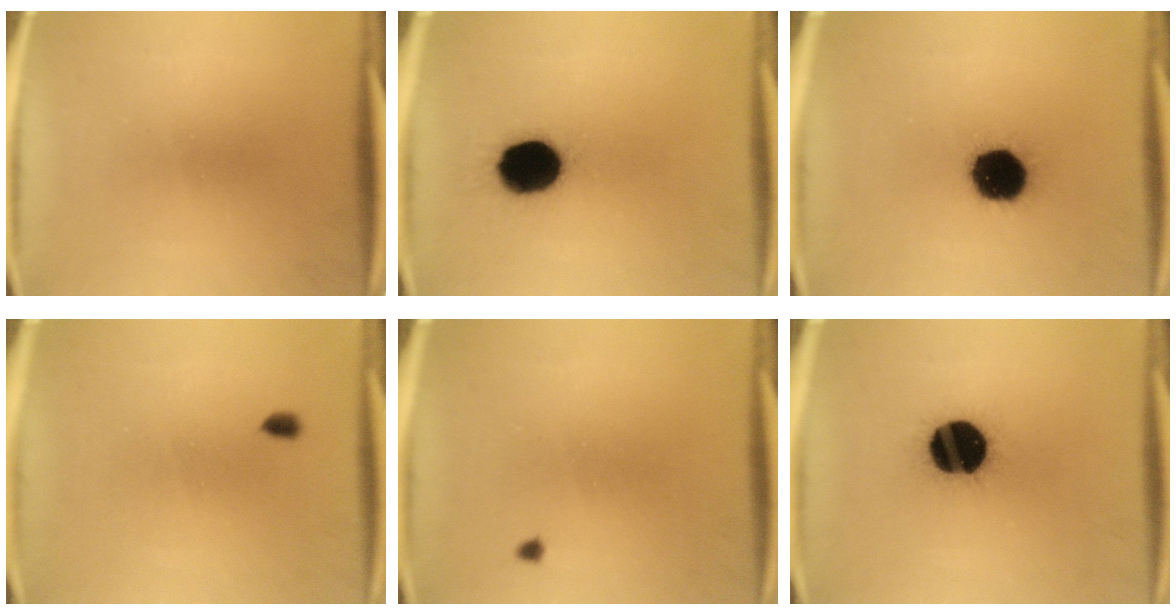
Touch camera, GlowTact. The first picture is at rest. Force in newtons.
{"total": 14.7}
{"total": 14.0}
{"total": 1.2}
{"total": 0.6}
{"total": 19.7}